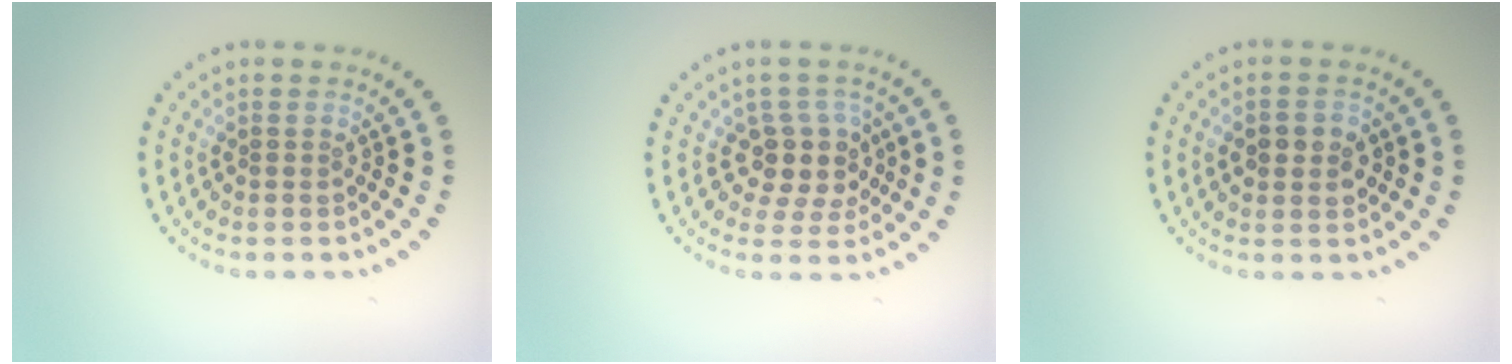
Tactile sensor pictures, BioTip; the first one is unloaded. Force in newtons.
{"total": 3.5, "press": 2.8, "slide": 2.0}
{"total": 3.3, "press": 3.3, "slide": 0.2}